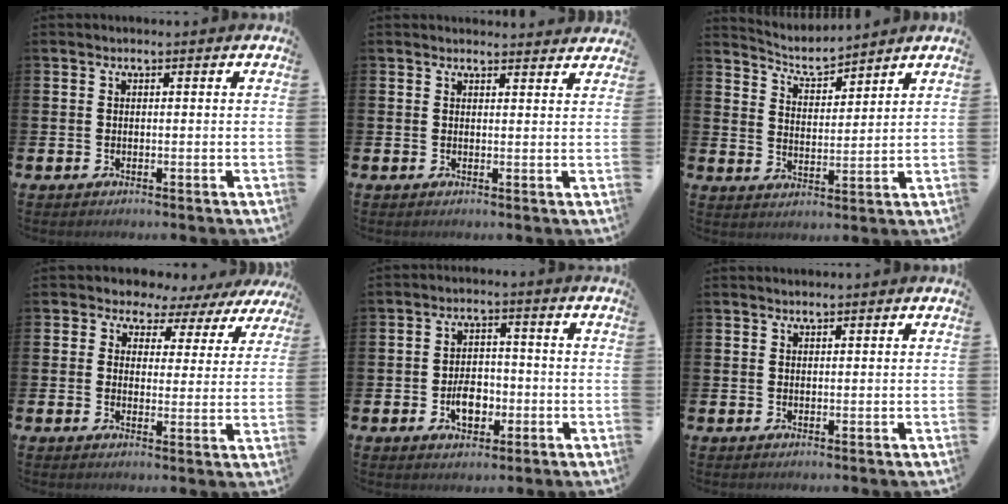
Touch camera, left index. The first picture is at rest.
{"total": 1.9, "force": [1.9, 0.2, -0.1], "torque": [0.007, -0.013, 0.033]}
{"total": 4.3, "force": [4.2, 0.8, 0.7], "torque": [-0.036, -0.024, 0.073]}
{"total": 3.8, "force": [3.0, 2.4, 0.0], "torque": [-0.021, -0.028, 0.047]}
{"total": 4.6, "force": [-1.4, 3.0, 3.1], "torque": [-0.044, 0.001, -0.031]}
{"total": 0.6, "force": [0.6, 0.0, 0.0], "torque": [0.000, 0.000, 0.012]}